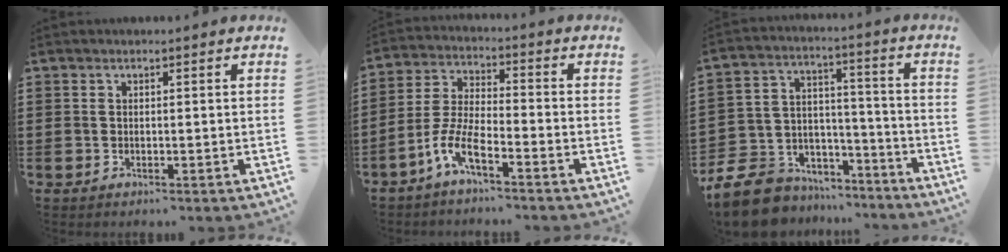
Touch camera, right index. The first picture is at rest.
{"total": 6.8, "force": [-4.6, 1.3, 4.8], "torque": [-0.129, -0.014, -0.094]}
{"total": 10.0, "force": [-8.6, 4.7, 2.0], "torque": [-0.068, 0.018, -0.166]}